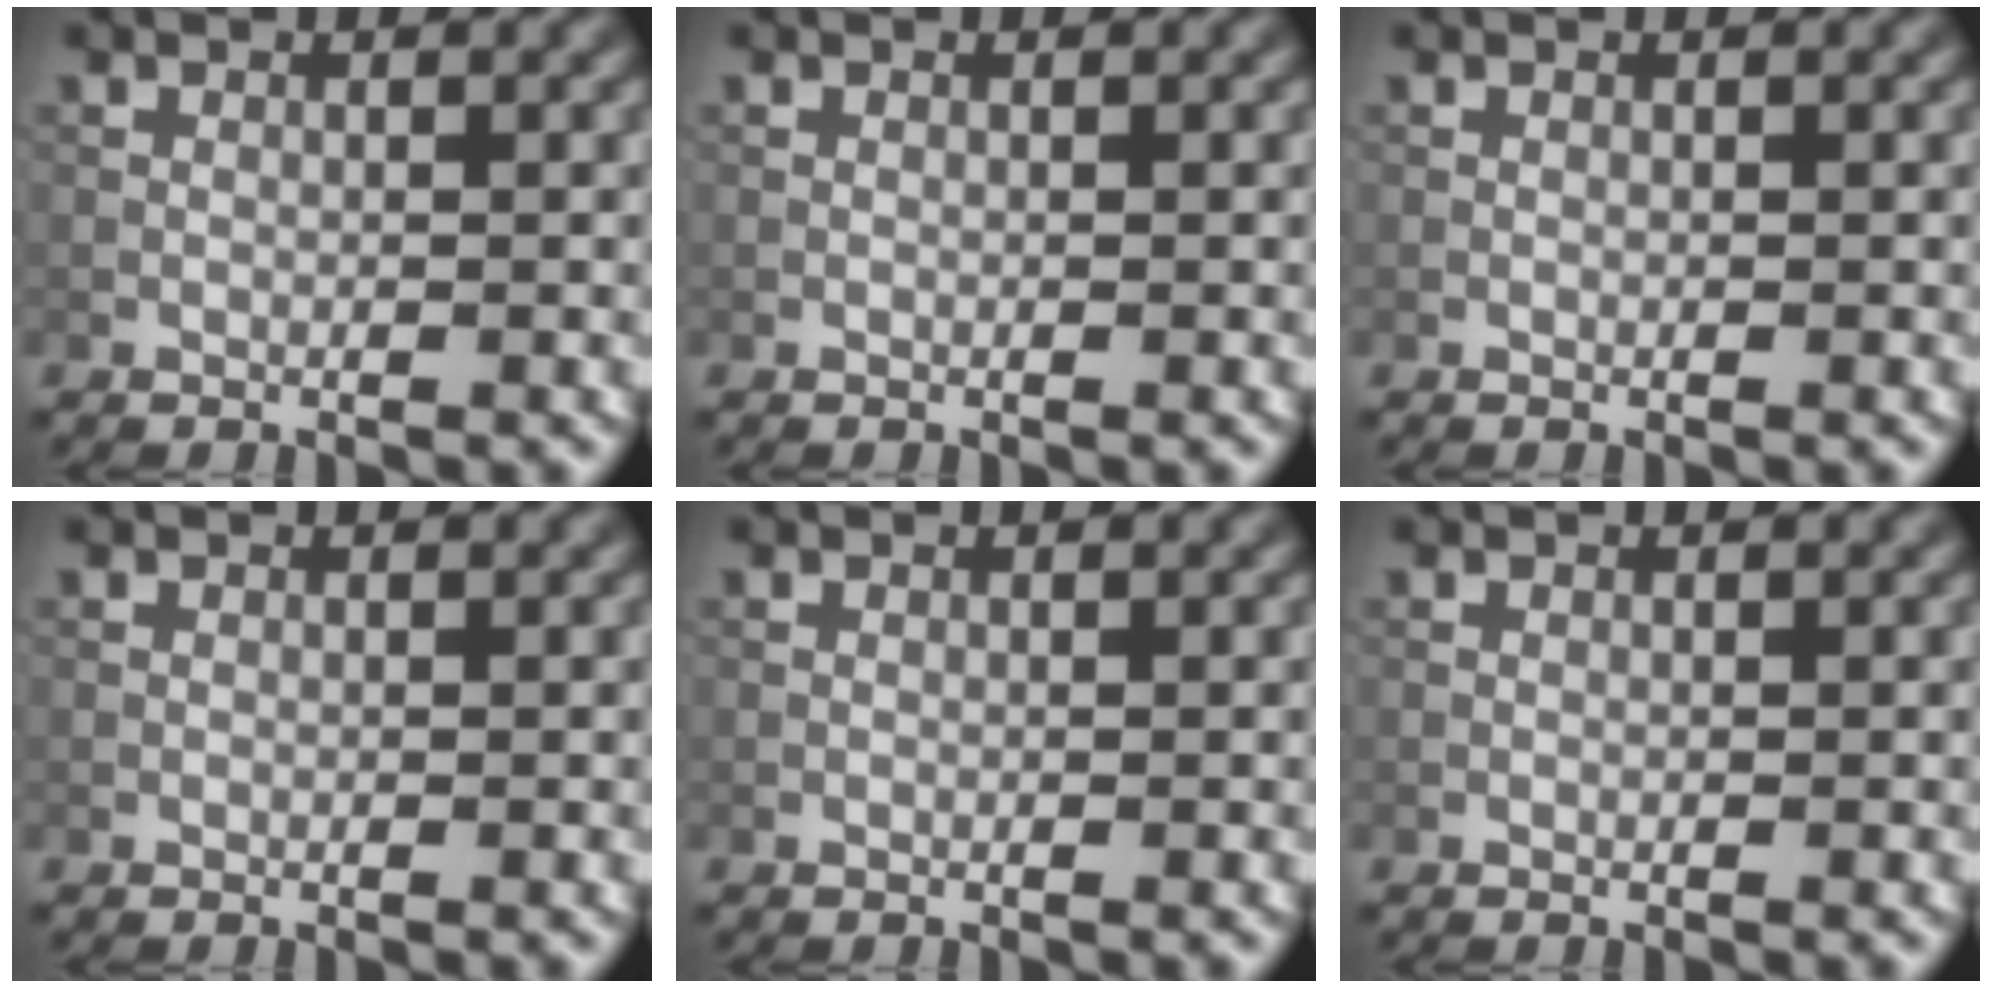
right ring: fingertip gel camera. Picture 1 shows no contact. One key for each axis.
{"total": 0.0}
{"total": 0.0}
{"total": 0.0}
{"total": 0.0}
{"total": 0.0}